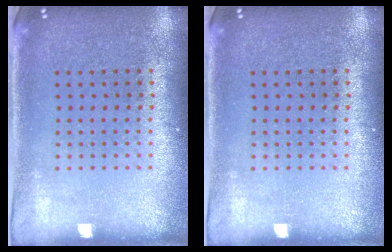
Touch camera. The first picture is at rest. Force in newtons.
{"total": 0.0}